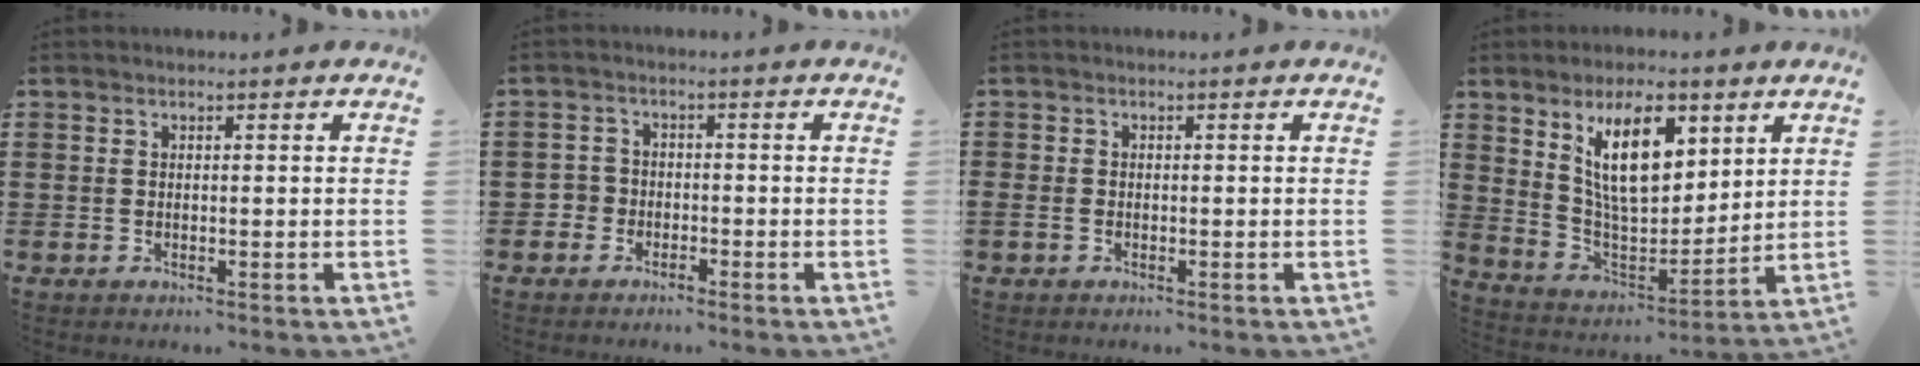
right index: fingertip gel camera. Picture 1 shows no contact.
{"total": 2.4, "force": [-1.7, 1.6, 0.0], "torque": [-0.011, 0.003, -0.039]}
{"total": 0.9, "force": [-0.5, 0.6, 0.5], "torque": [-0.011, -0.001, -0.009]}
{"total": 12.3, "force": [5.9, 5.1, 9.4], "torque": [-0.173, -0.002, 0.107]}